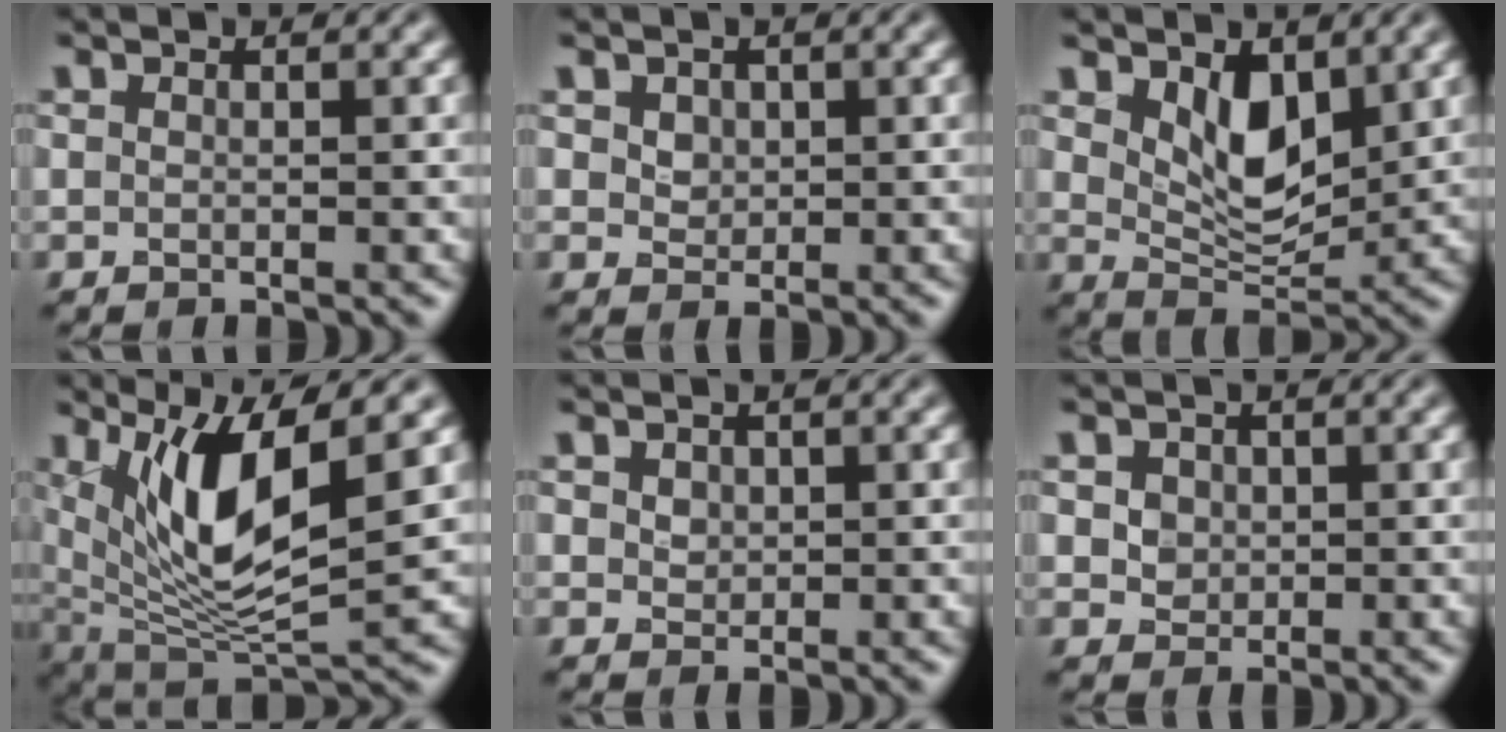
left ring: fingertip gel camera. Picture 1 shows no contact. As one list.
[{"total": 2.1, "force": [0.9, 1.7, 0.9], "torque": [-0.028, 0.005, 0.026]}, {"total": 4.5, "force": [1.9, 2.5, 3.3], "torque": [-0.067, -0.013, 0.034]}, {"total": 9.0, "force": [3.0, 2.8, 8.0], "torque": [-0.148, -0.018, 0.061]}, {"total": 1.1, "force": [0.4, 1.0, 0.4], "torque": [-0.007, -0.002, 0.011]}, {"total": 2.6, "force": [0.9, 2.2, 1.1], "torque": [-0.021, 0.005, 0.021]}]